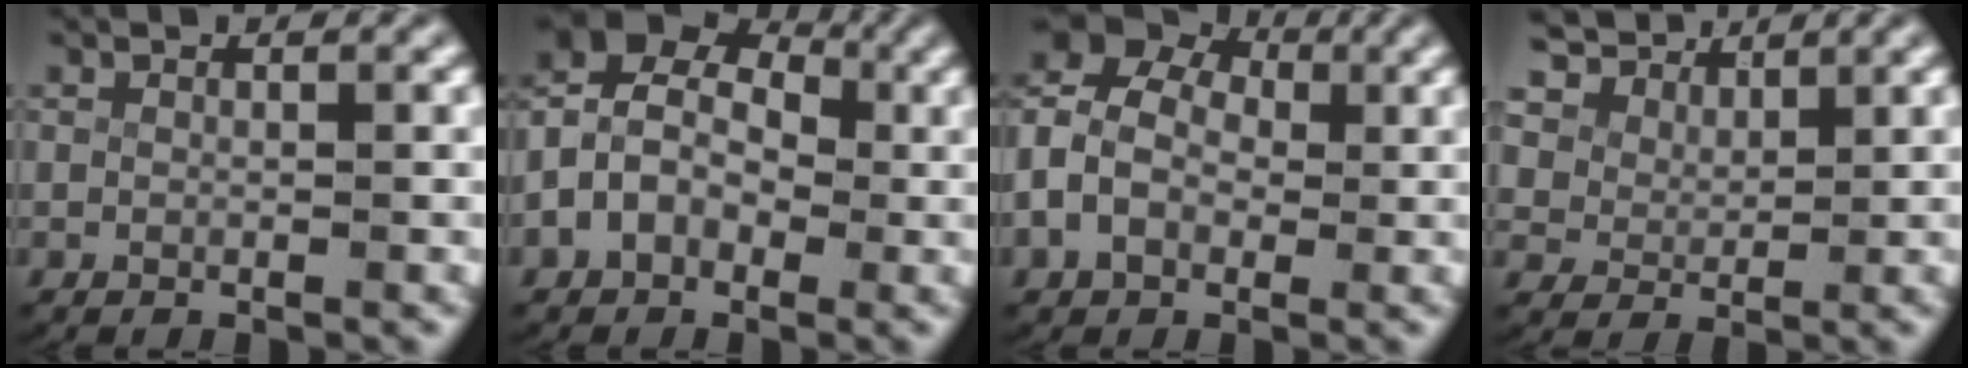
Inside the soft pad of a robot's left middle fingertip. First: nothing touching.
{"total": 10.2, "force": [2.8, 8.3, 5.3], "torque": [-0.112, 0.016, 0.025]}
{"total": 8.5, "force": [1.0, 6.9, 4.9], "torque": [-0.112, 0.002, 0.009]}
{"total": 7.4, "force": [4.7, 4.9, 2.9], "torque": [-0.079, 0.008, 0.075]}